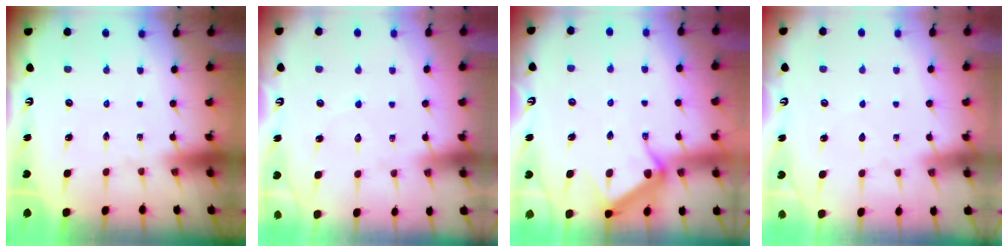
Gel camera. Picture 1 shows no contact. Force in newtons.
{"total": 6.3, "press": 6.3, "slide": 0.7}
{"total": 9.3, "press": 9.3, "slide": 0.4}
{"total": 4.5, "press": 4.4, "slide": 0.7}